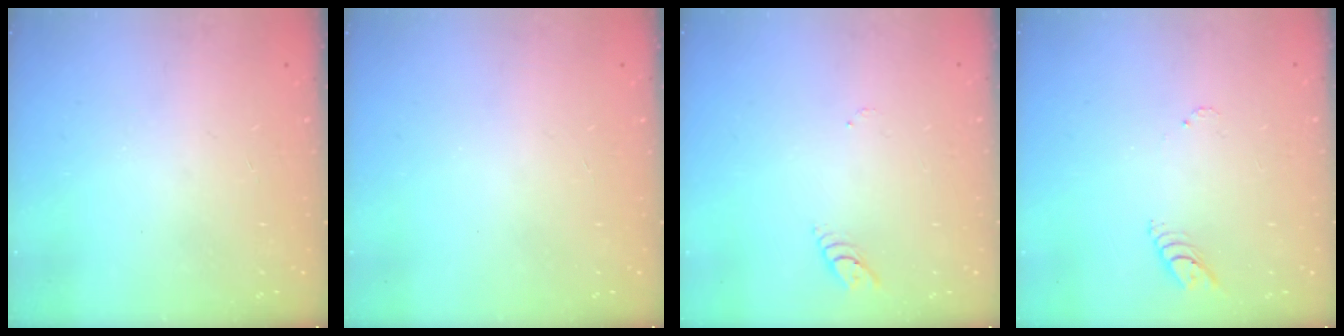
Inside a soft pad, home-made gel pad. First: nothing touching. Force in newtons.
{"total": 0.0}
{"total": 3.1, "press": 3.1, "slide": 0.3}
{"total": 4.2, "press": 4.2, "slide": 0.2}